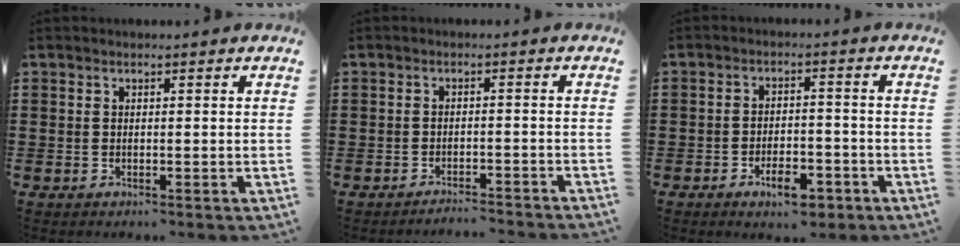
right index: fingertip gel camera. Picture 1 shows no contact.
{"total": 2.2, "force": [-2.2, -0.1, 0.1], "torque": [-0.005, 0.001, -0.047]}
{"total": 5.6, "force": [-3.4, 2.3, 3.8], "torque": [-0.072, 0.008, -0.064]}